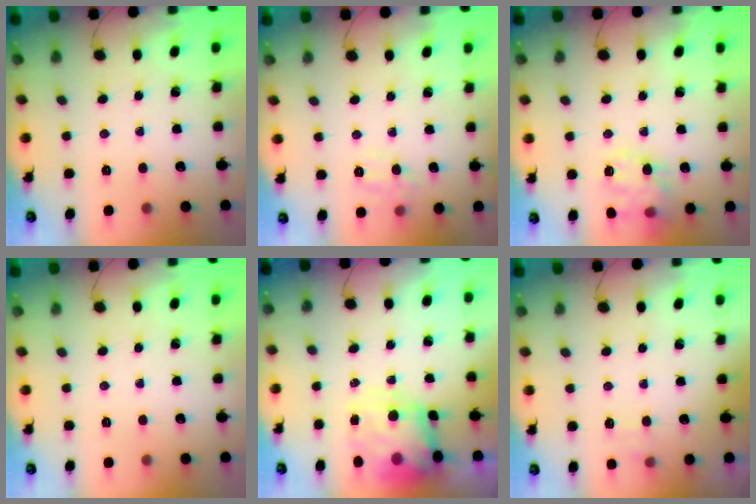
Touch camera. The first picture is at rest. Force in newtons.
{"total": 7.9, "press": 7.7, "slide": 1.7}
{"total": 14.6, "press": 14.4, "slide": 2.1}
{"total": 0.0}
{"total": 8.6, "press": 8.3, "slide": 2.2}
{"total": 4.4, "press": 4.0, "slide": 1.6}